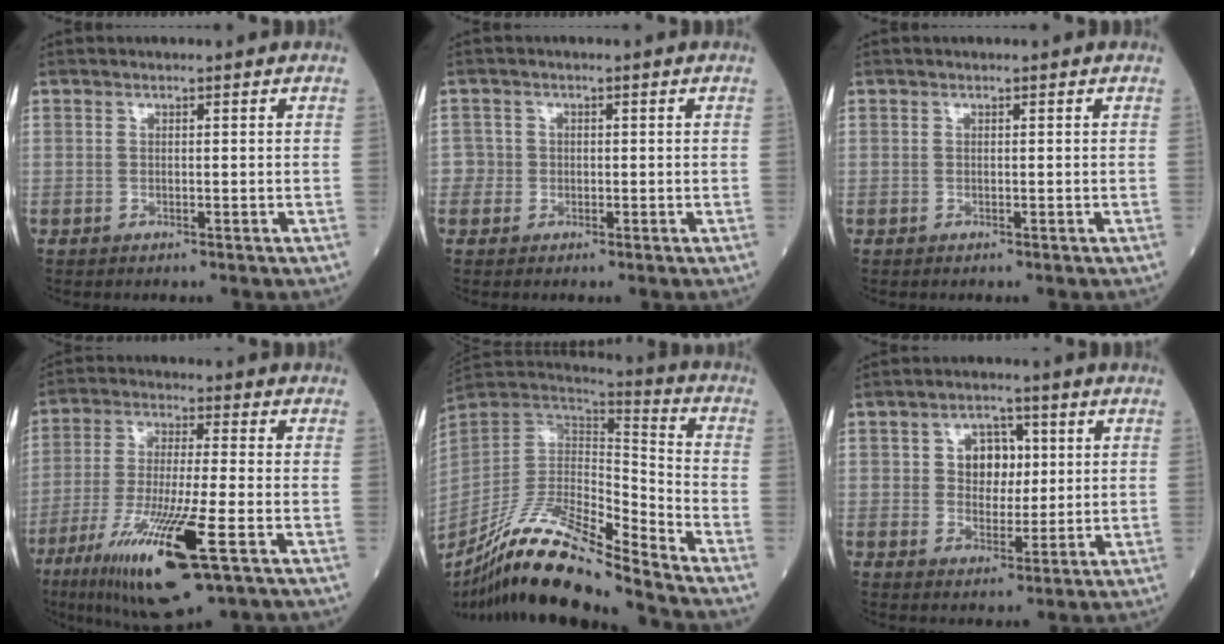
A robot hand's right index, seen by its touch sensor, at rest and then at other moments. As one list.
[{"total": 1.8, "force": [-0.3, 1.8, -0.3], "torque": [0.016, 0.010, -0.009]}, {"total": 0.0}, {"total": 16.9, "force": [-7.7, 1.6, 15.0], "torque": [-0.296, -0.043, -0.130]}, {"total": 19.6, "force": [-15.7, 1.3, 11.7], "torque": [-0.239, -0.010, -0.292]}, {"total": 6.0, "force": [1.5, 4.1, 4.0], "torque": [-0.063, 0.014, 0.031]}]